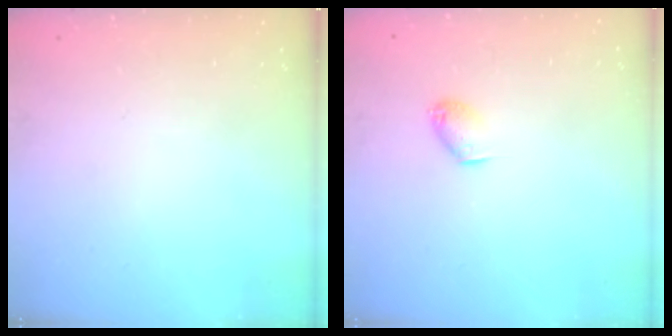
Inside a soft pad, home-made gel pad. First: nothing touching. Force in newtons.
{"total": 5.9, "press": 5.9, "slide": 0.7}